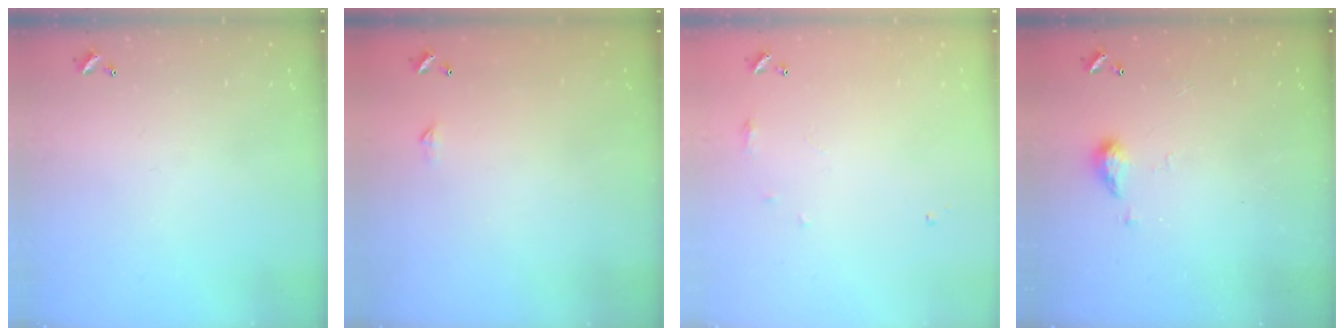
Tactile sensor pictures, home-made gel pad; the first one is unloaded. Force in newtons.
{"total": 2.3, "press": 2.3, "slide": 0.4}
{"total": 6.7, "press": 6.6, "slide": 0.9}
{"total": 3.8, "press": 3.7, "slide": 0.6}